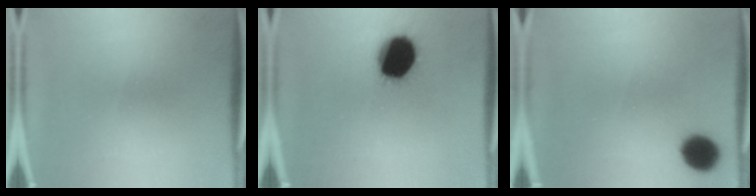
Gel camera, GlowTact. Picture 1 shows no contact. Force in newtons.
{"total": 17.4}
{"total": 9.5}